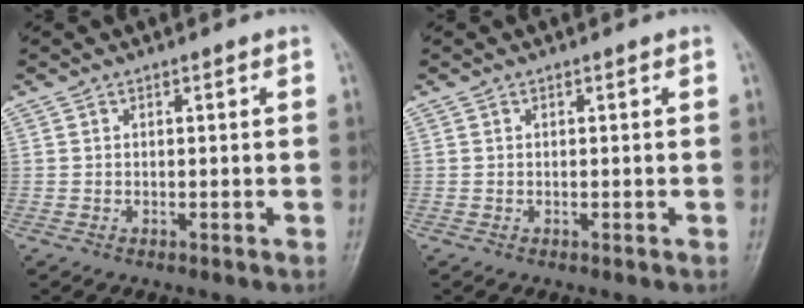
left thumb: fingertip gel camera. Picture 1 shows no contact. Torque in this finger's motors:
{"motor_torque": [0.00, 0.00, -0.02, -0.02, 0.00]}